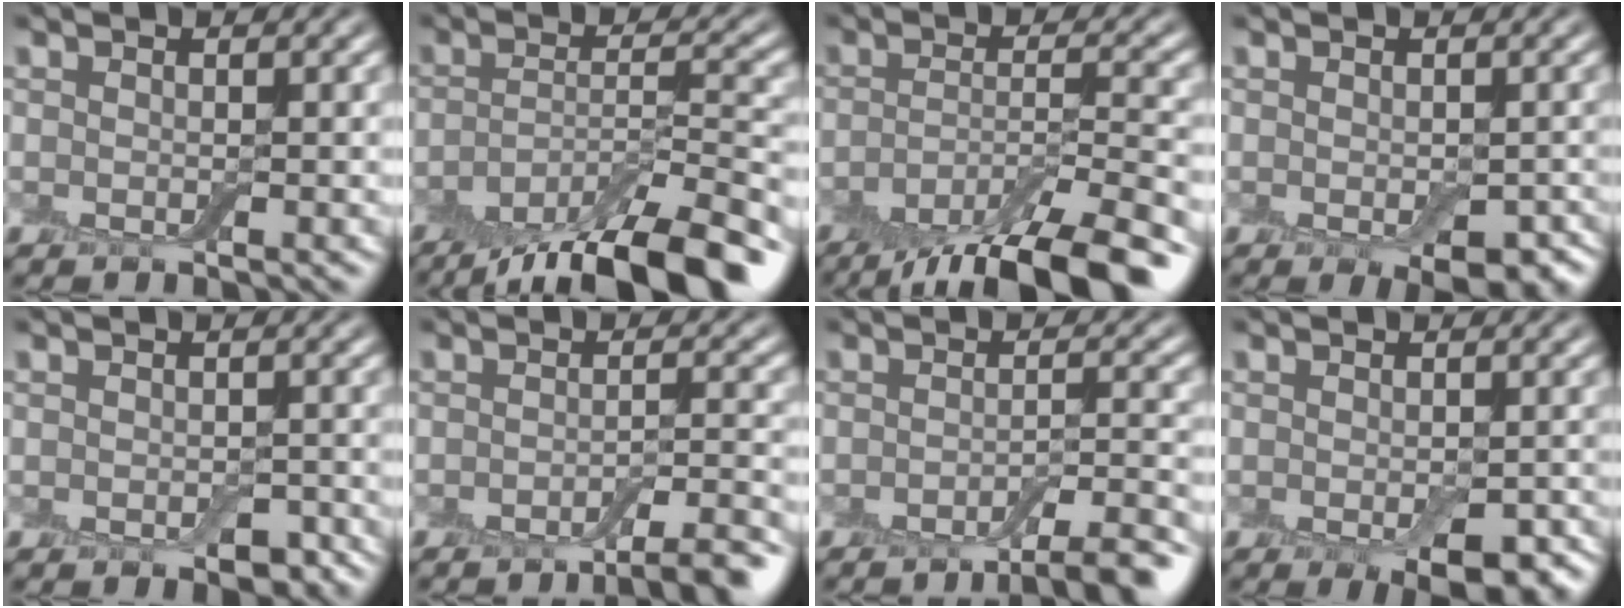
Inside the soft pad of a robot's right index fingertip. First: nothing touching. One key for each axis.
{"total": 11.1, "fx": -7.7, "fy": 3.3, "fz": 7.2, "tx": -0.114, "ty": -0.006, "tz": -0.126}
{"total": 10.1, "fx": -7.0, "fy": 2.7, "fz": 6.8, "tx": -0.098, "ty": -0.002, "tz": -0.115}
{"total": 3.5, "fx": -1.4, "fy": 1.7, "fz": 2.8, "tx": -0.037, "ty": -0.012, "tz": -0.012}
{"total": 1.6, "fx": -0.6, "fy": 1.0, "fz": 1.1, "tx": -0.014, "ty": -0.002, "tz": -0.007}
{"total": 4.8, "fx": -3.2, "fy": 1.1, "fz": 3.4, "tx": -0.042, "ty": 0.004, "tz": -0.048}
{"total": 5.4, "fx": -3.5, "fy": 1.3, "fz": 3.8, "tx": -0.048, "ty": 0.003, "tz": -0.052}
{"total": 3.9, "fx": -1.7, "fy": 1.6, "fz": 3.2, "tx": -0.045, "ty": -0.007, "tz": -0.020}